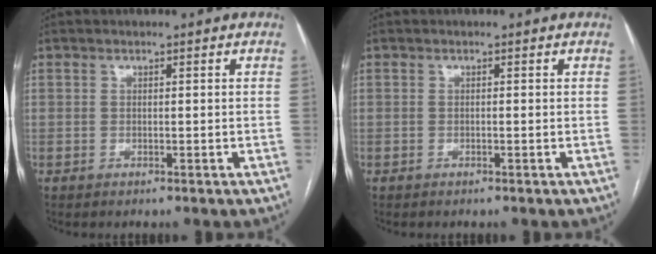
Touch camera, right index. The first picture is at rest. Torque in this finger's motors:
{"motor_torque": [0.00, 0.00, 0.00, 0.00]}